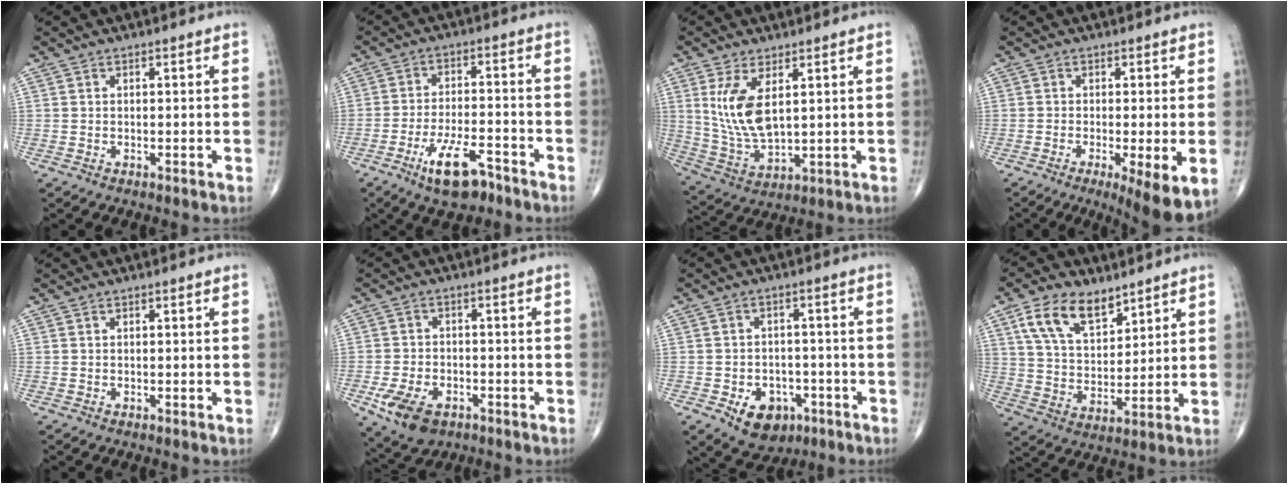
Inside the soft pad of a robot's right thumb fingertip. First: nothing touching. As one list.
[{"total": 9.3, "force": [-5.8, 3.3, 6.5], "torque": [-0.115, 0.027, -0.097]}, {"total": 10.6, "force": [3.1, 4.7, 8.9], "torque": [-0.181, -0.020, 0.076]}, {"total": 8.9, "force": [-3.0, 1.9, 8.1], "torque": [-0.124, -0.023, -0.046]}, {"total": 0.0}, {"total": 9.0, "force": [-4.2, 5.7, 5.6], "torque": [-0.106, 0.012, -0.065]}, {"total": 8.9, "force": [-3.9, 6.5, 4.6], "torque": [-0.048, 0.024, -0.050]}, {"total": 12.1, "force": [7.1, 6.7, 7.2], "torque": [-0.112, -0.031, 0.139]}]